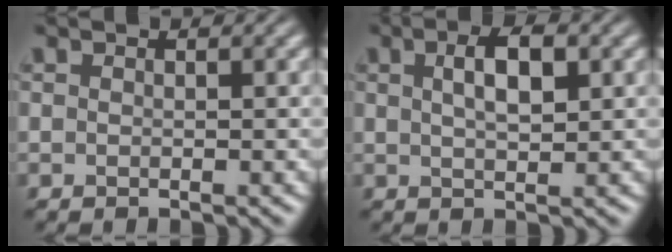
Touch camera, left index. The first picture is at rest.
{"total": 3.6, "force": [1.2, 1.3, 3.1], "torque": [-0.058, 0.008, 0.022]}